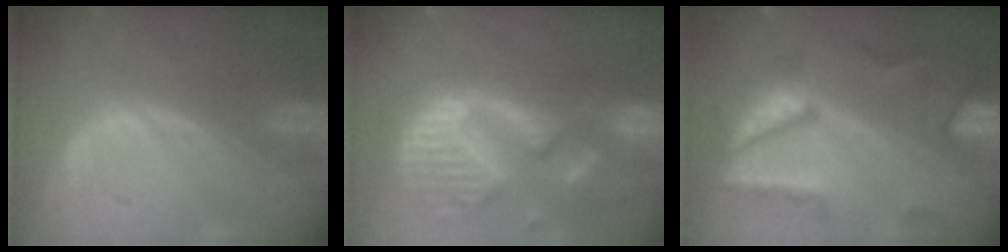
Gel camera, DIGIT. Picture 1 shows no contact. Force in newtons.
{"total": 14.2, "press": 11.8, "slide": 7.8}
{"total": 8.7, "press": 7.8, "slide": 3.9}